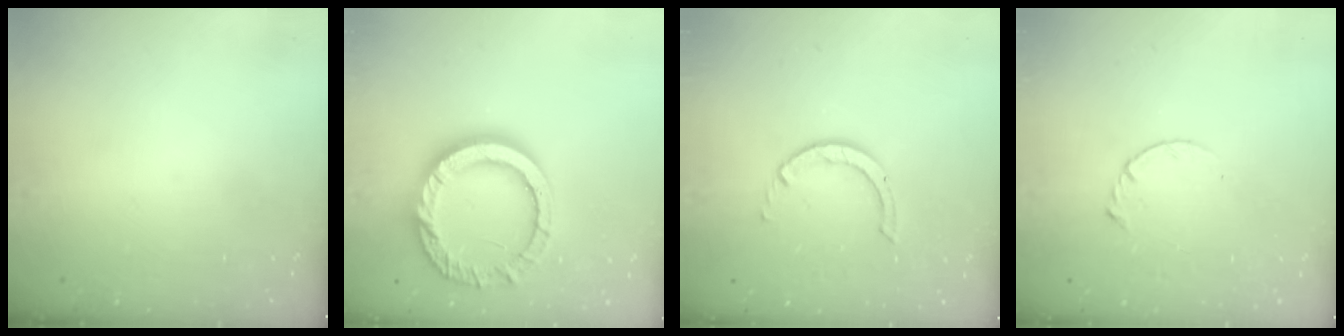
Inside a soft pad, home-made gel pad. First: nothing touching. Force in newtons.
{"total": 16.8, "press": 16.7, "slide": 1.8}
{"total": 2.9, "press": 2.9, "slide": 0.2}
{"total": 3.5, "press": 3.5, "slide": 0.4}